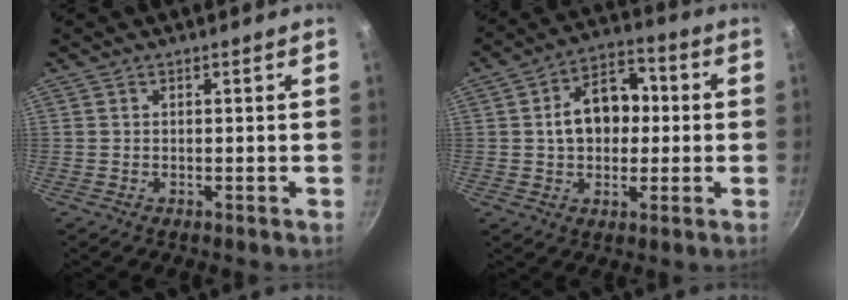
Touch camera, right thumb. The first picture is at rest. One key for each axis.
{"total": 12.1, "fx": 0.8, "fy": 8.4, "fz": 8.7, "tx": -0.109, "ty": 0.026, "tz": 0.006}